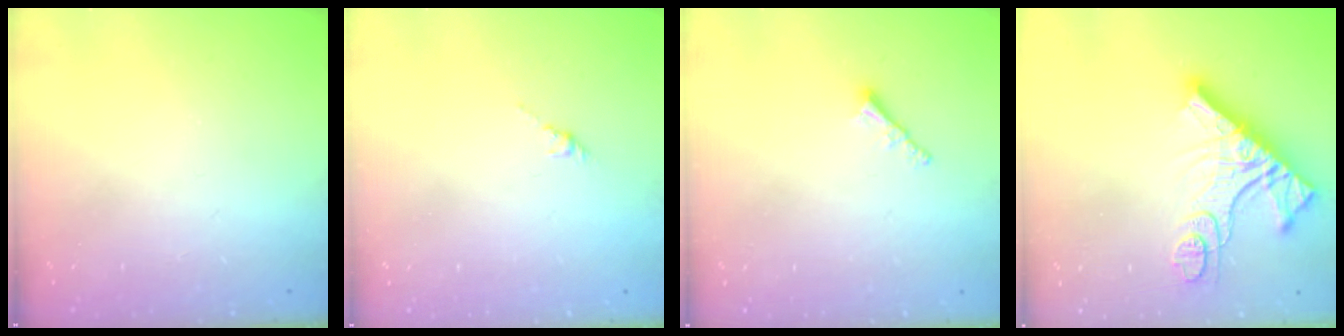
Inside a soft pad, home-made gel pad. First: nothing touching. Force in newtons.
{"total": 3.3, "press": 3.2, "slide": 0.8}
{"total": 1.9, "press": 1.9, "slide": 0.5}
{"total": 14.8, "press": 14.7, "slide": 1.5}